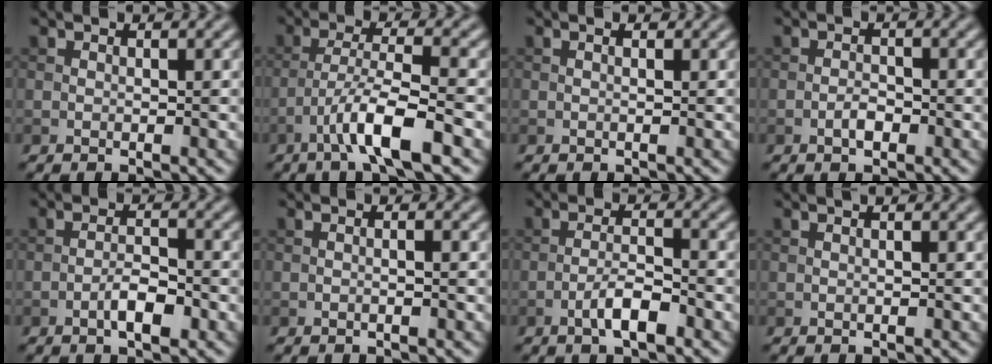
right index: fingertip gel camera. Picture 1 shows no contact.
{"total": 6.0, "force": [-3.2, 0.9, 5.0], "torque": [-0.087, 0.008, -0.061]}
{"total": 0.6, "force": [0.2, 0.1, 0.5], "torque": [-0.012, 0.001, 0.001]}
{"total": 1.5, "force": [-0.7, 0.7, 1.1], "torque": [-0.020, 0.002, -0.016]}
{"total": 2.8, "force": [-1.2, 0.9, 2.3], "torque": [-0.042, 0.004, -0.026]}
{"total": 1.0, "force": [0.0, 0.2, 0.9], "torque": [-0.012, -0.006, -0.004]}
{"total": 3.2, "force": [-1.7, 0.8, 2.6], "torque": [-0.050, 0.008, -0.035]}
{"total": 0.8, "force": [0.3, 0.2, 0.7], "torque": [-0.009, 0.000, 0.000]}